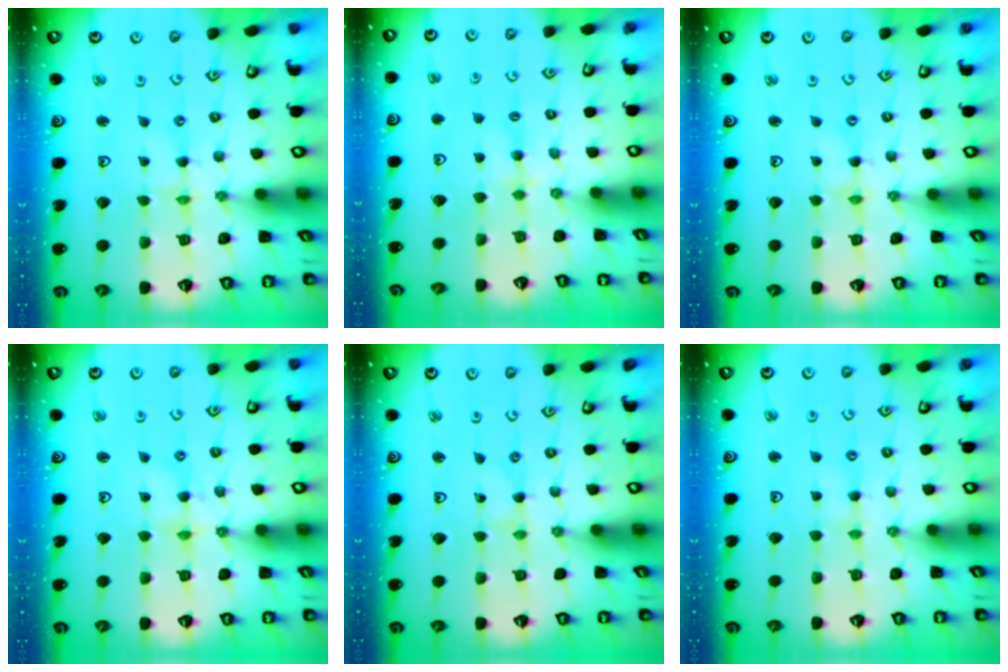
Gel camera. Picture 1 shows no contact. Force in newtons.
{"total": 4.0, "press": 4.0, "slide": 0.5}
{"total": 1.3, "press": 1.2, "slide": 0.2}
{"total": 4.4, "press": 4.4, "slide": 0.4}
{"total": 0.0}
{"total": 2.3, "press": 2.3, "slide": 0.4}